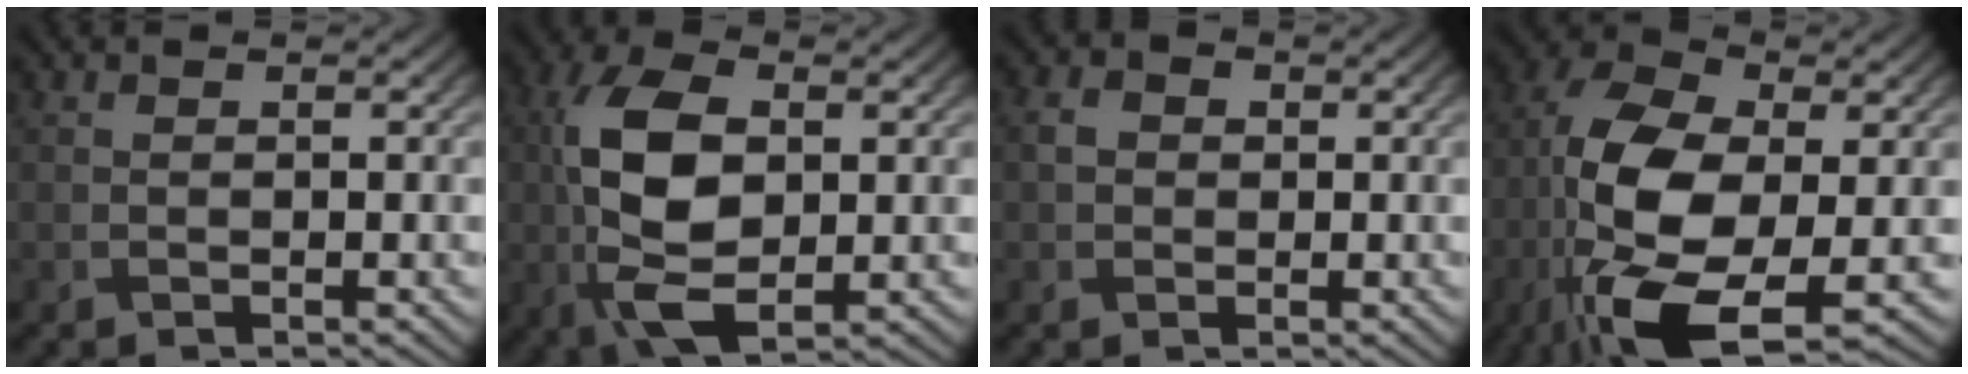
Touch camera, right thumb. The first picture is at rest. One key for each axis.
{"total": 12.0, "fx": 0.2, "fy": 6.2, "fz": 10.3, "tx": -0.230, "ty": 0.009, "tz": 0.000}
{"total": 2.3, "fx": 0.1, "fy": 2.0, "fz": 1.1, "tx": -0.027, "ty": 0.001, "tz": -0.004}
{"total": 16.6, "fx": -4.5, "fy": 7.8, "fz": 14.0, "tx": -0.305, "ty": -0.017, "tz": -0.089}